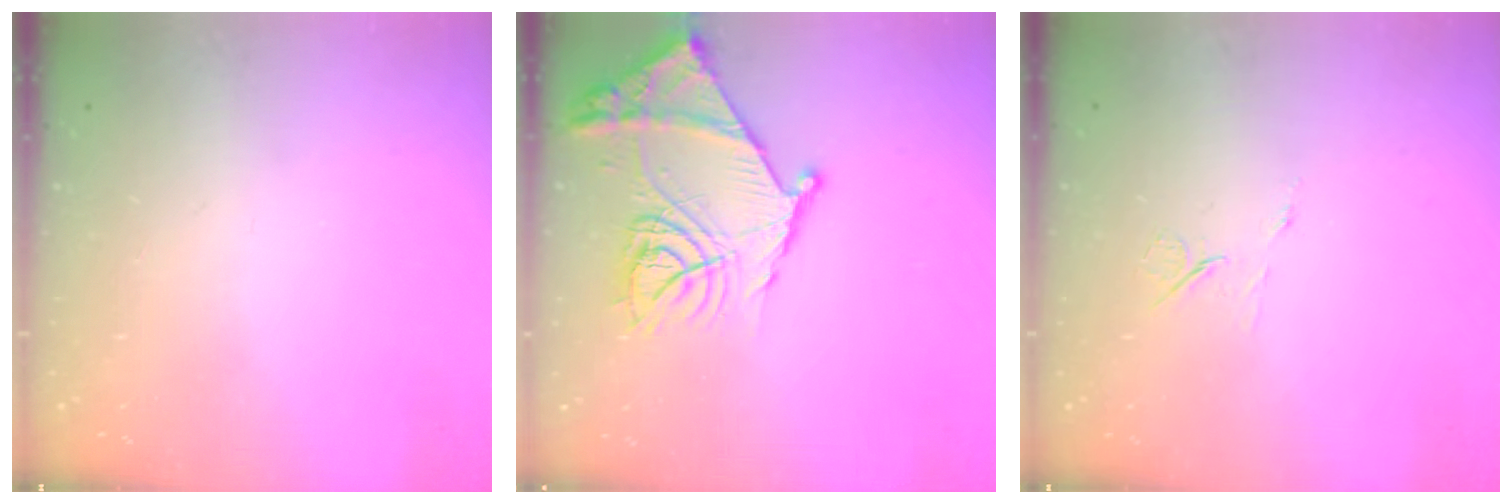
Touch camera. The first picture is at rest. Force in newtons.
{"total": 20.4, "press": 20.3, "slide": 2.0}
{"total": 6.0, "press": 6.0, "slide": 0.8}